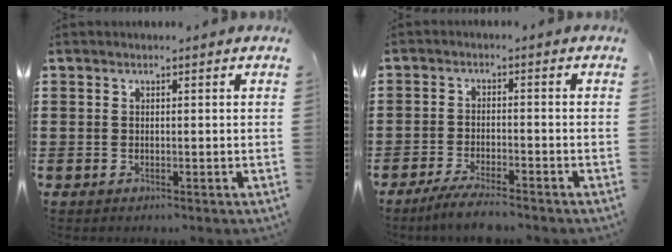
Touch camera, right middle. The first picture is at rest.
{"total": 4.1, "force": [-3.8, 0.0, 1.7], "torque": [-0.037, -0.007, -0.073]}